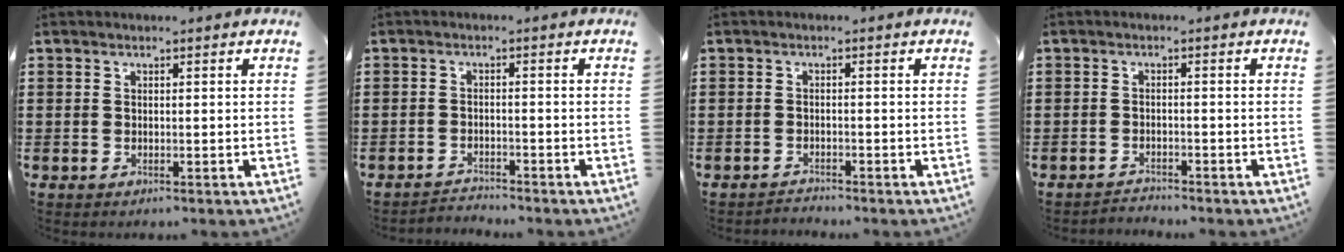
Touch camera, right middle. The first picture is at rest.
{"total": 2.1, "force": [-2.1, 0.1, -0.1], "torque": [-0.006, 0.001, -0.046]}
{"total": 1.2, "force": [-1.2, 0.0, 0.0], "torque": [-0.003, 0.003, -0.026]}
{"total": 1.7, "force": [-1.7, 0.1, 0.0], "torque": [-0.005, 0.002, -0.037]}